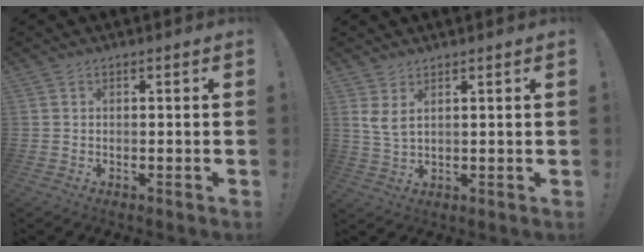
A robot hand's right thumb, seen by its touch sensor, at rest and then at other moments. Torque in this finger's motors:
{"motor_torque": [-0.33, 0.53, 0.49, 0.22, 0.01]}